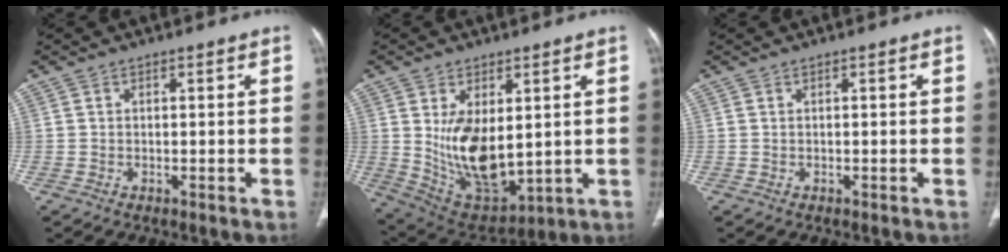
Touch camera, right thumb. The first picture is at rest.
{"total": 14.8, "force": [1.5, 8.3, 12.2], "torque": [-0.194, -0.021, 0.055]}
{"total": 0.0}